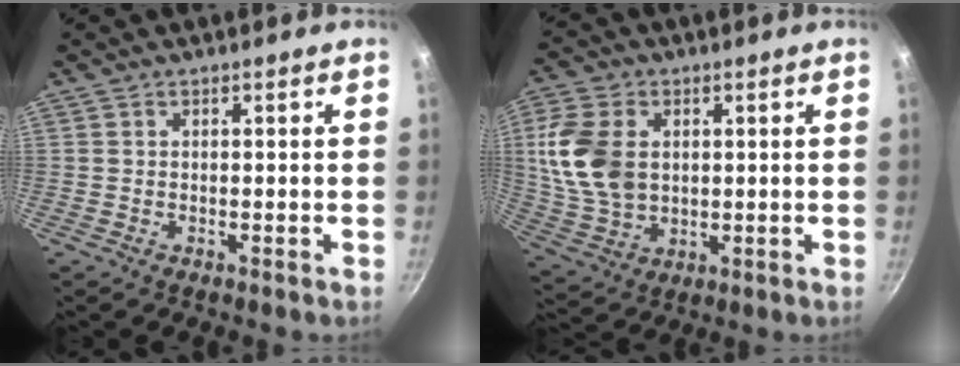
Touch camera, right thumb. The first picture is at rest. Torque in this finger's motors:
{"motor_torque": [0.13, 0.17, 0.82, 0.05, 0.18]}